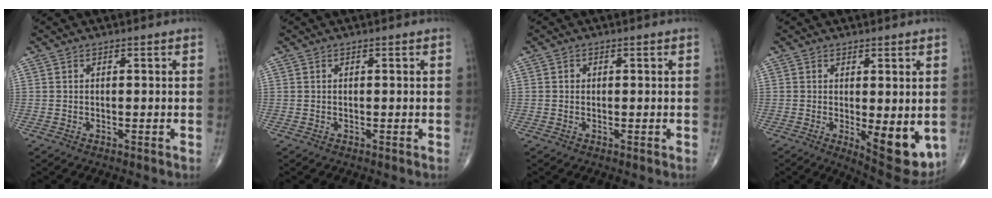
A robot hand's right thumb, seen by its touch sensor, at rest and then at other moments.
{"total": 0.0}
{"total": 0.8, "force": [0.0, 0.8, 0.2], "torque": [0.002, 0.002, 0.000]}
{"total": 10.4, "force": [-1.7, 4.0, 9.5], "torque": [-0.112, -0.026, -0.011]}